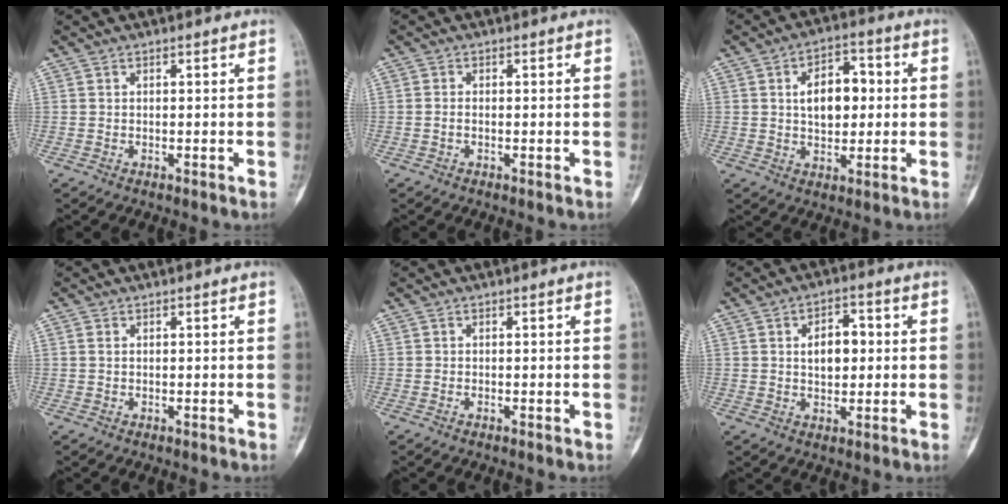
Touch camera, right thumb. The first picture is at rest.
{"total": 0.8, "force": [-0.2, 0.5, 0.6], "torque": [-0.011, 0.001, -0.006]}
{"total": 9.5, "force": [1.2, 5.9, 7.3], "torque": [-0.086, 0.013, 0.017]}
{"total": 0.6, "force": [0.2, 0.4, 0.4], "torque": [-0.008, 0.002, 0.003]}
{"total": 0.0}
{"total": 6.5, "force": [0.8, 4.0, 5.1], "torque": [-0.057, 0.009, 0.010]}